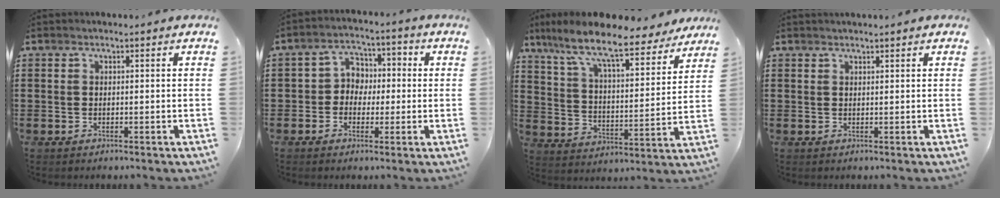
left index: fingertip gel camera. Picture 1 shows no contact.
{"total": 4.5, "force": [-1.2, 4.1, 1.4], "torque": [-0.046, 0.018, -0.031]}
{"total": 10.8, "force": [9.0, 1.4, 5.8], "torque": [-0.147, -0.051, 0.152]}
{"total": 0.9, "force": [0.8, 0.0, 0.3], "torque": [-0.008, 0.000, 0.016]}